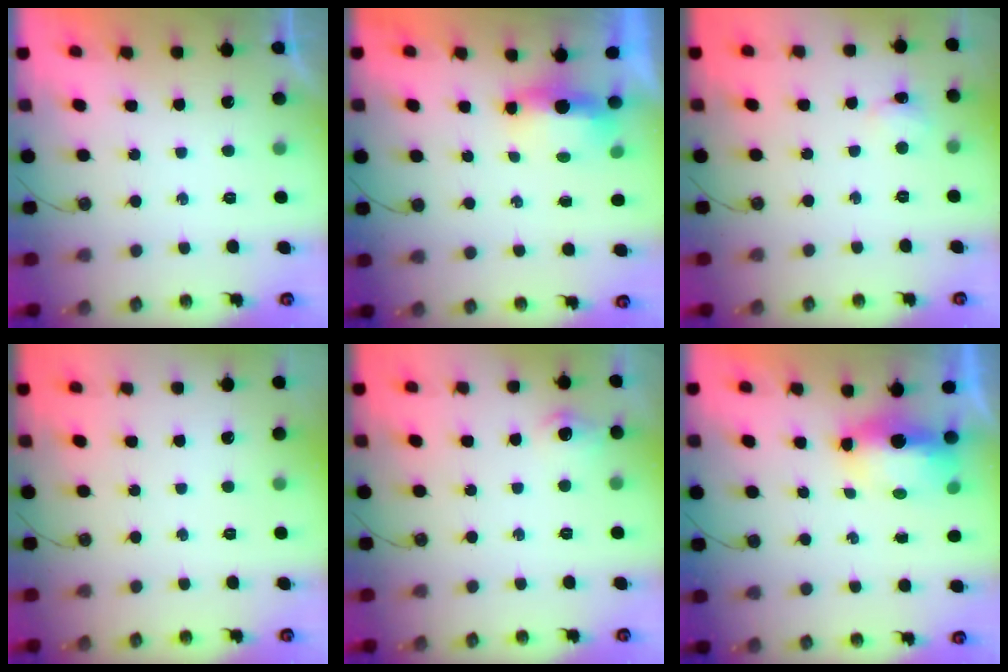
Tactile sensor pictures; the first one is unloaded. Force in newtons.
{"total": 8.2, "press": 5.7, "slide": 5.8}
{"total": 1.7, "press": 1.6, "slide": 0.4}
{"total": 0.0}
{"total": 7.1, "press": 7.1, "slide": 0.5}
{"total": 10.6, "press": 8.4, "slide": 6.5}